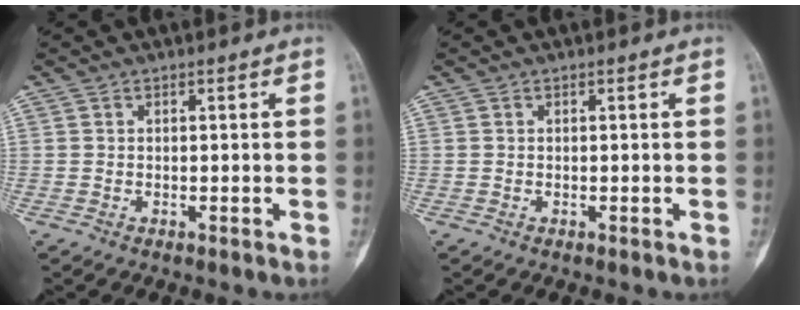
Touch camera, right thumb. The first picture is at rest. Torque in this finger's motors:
{"motor_torque": [-0.04, 0.04, -0.04, -0.01, -0.04]}